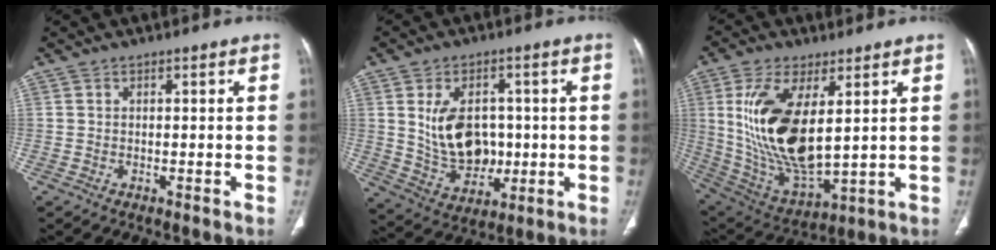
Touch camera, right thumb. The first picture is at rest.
{"total": 12.2, "force": [1.1, 8.7, 8.5], "torque": [-0.113, -0.005, 0.039]}
{"total": 19.5, "force": [4.1, 8.7, 16.9], "torque": [-0.333, -0.027, 0.095]}